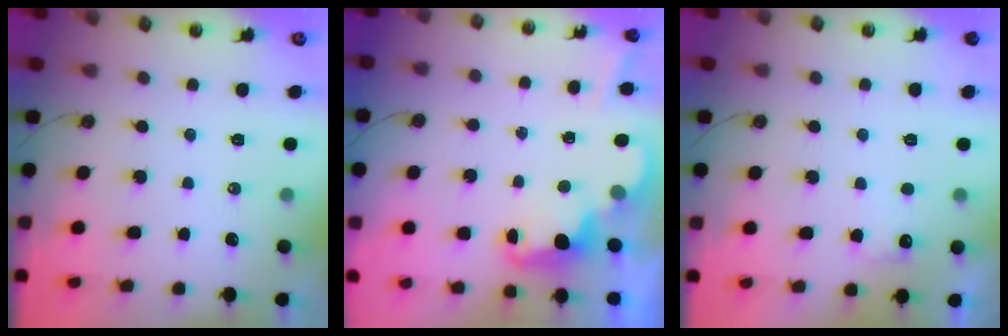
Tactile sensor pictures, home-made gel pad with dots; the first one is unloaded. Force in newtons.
{"total": 2.5, "press": 2.4, "slide": 0.6}
{"total": 5.4, "press": 5.4, "slide": 0.3}